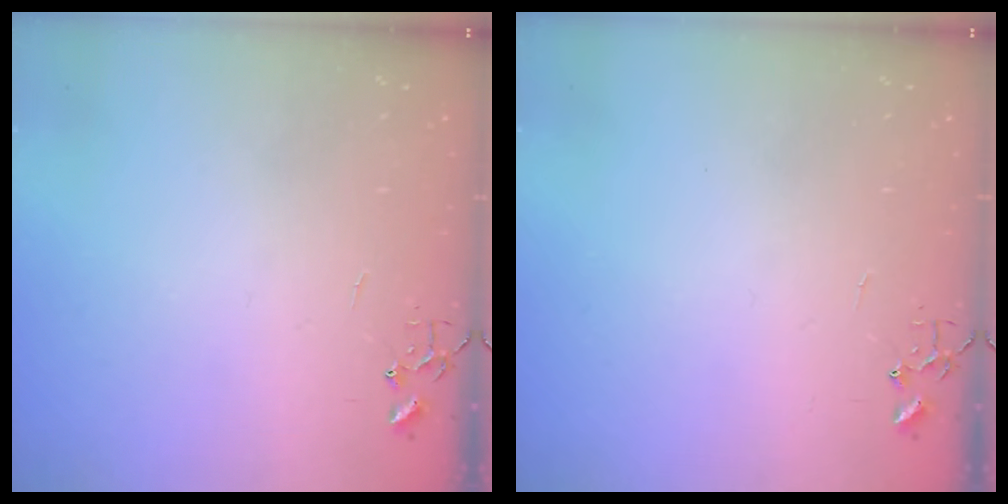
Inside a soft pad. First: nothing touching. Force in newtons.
{"total": 0.0}